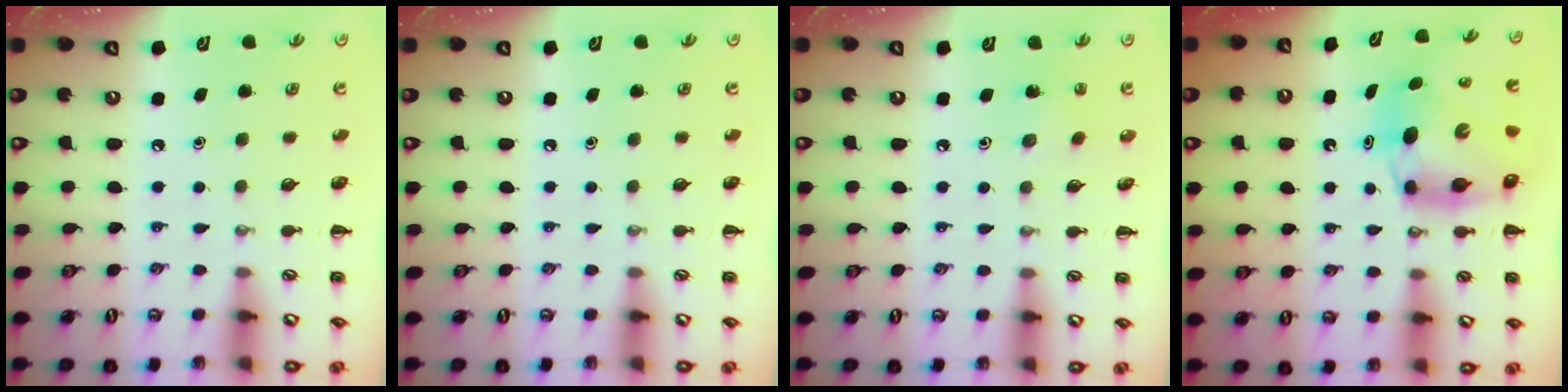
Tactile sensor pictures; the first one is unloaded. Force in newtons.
{"total": 0.0}
{"total": 3.2, "press": 3.1, "slide": 1.0}
{"total": 7.9, "press": 7.6, "slide": 2.1}